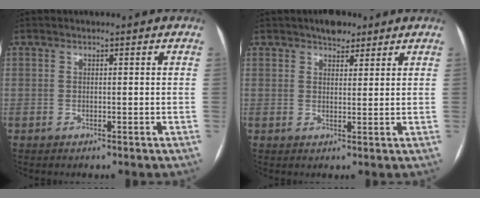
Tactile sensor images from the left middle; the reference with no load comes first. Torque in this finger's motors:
{"motor_torque": [0.05, -0.03, 0.03, 0.00]}